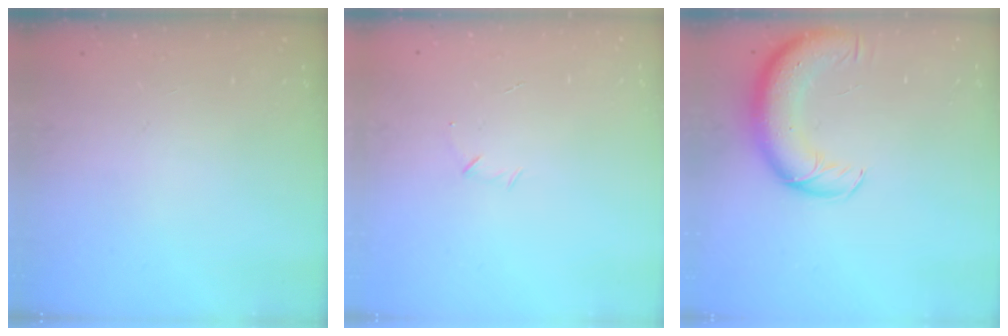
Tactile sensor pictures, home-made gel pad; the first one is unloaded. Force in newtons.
{"total": 3.8, "press": 3.6, "slide": 1.0}
{"total": 11.7, "press": 11.3, "slide": 2.9}